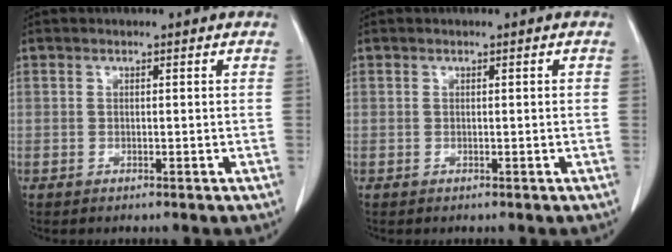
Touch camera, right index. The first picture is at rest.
{"total": 0.0}